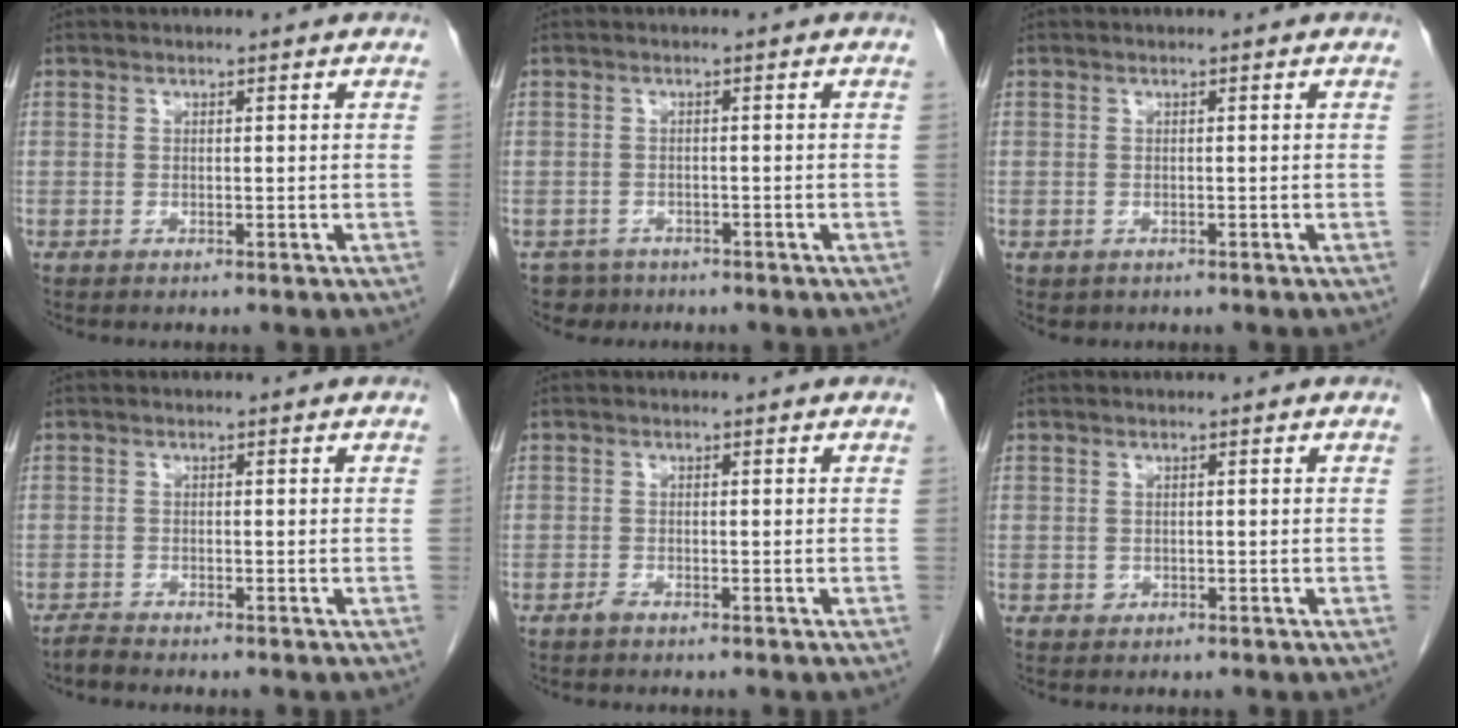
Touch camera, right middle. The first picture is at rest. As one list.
[{"total": 2.6, "force": [-2.0, 1.7, -0.5], "torque": [0.002, 0.004, -0.033]}, {"total": 0.7, "force": [-0.3, 0.6, 0.1], "torque": [-0.010, 0.002, 0.002]}, {"total": 1.1, "force": [-1.1, -0.2, 0.1], "torque": [-0.008, -0.005, -0.022]}, {"total": 0.7, "force": [-0.7, 0.1, 0.3], "torque": [-0.009, 0.000, -0.011]}, {"total": 0.7, "force": [-0.2, 0.7, 0.2], "torque": [-0.003, 0.002, -0.001]}]